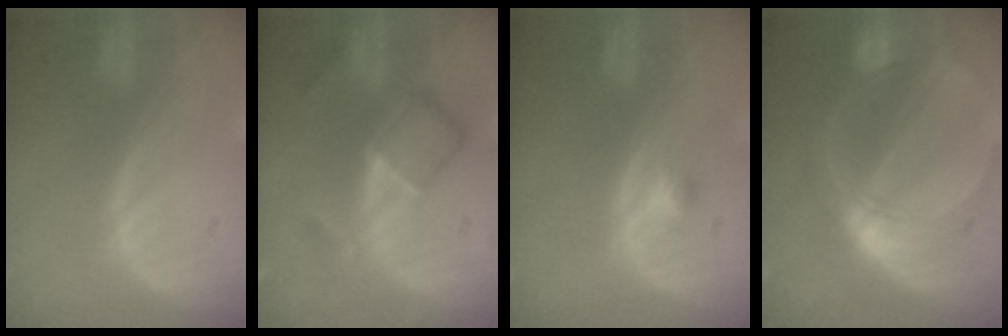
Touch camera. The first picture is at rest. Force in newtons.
{"total": 6.9, "press": 6.0, "slide": 3.5}
{"total": 1.7, "press": 1.4, "slide": 0.8}
{"total": 8.4, "press": 8.3, "slide": 0.7}